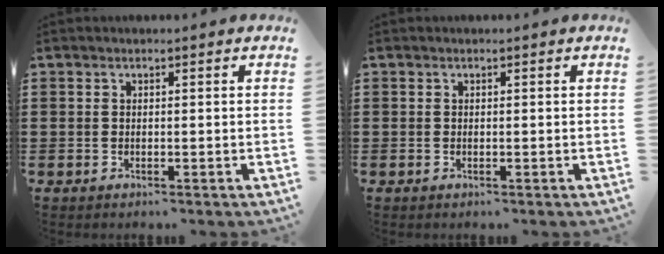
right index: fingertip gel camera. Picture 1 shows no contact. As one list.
[{"total": 0.0}]